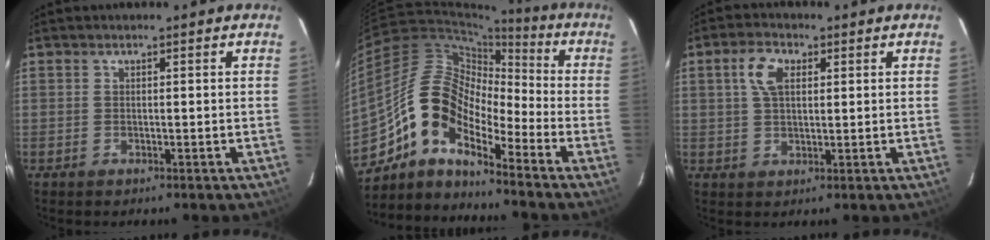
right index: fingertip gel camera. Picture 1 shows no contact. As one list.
[{"total": 12.1, "force": [-8.4, 5.2, 7.1], "torque": [-0.113, 0.019, -0.177]}, {"total": 5.3, "force": [1.7, 3.1, 3.9], "torque": [-0.076, 0.015, 0.034]}]